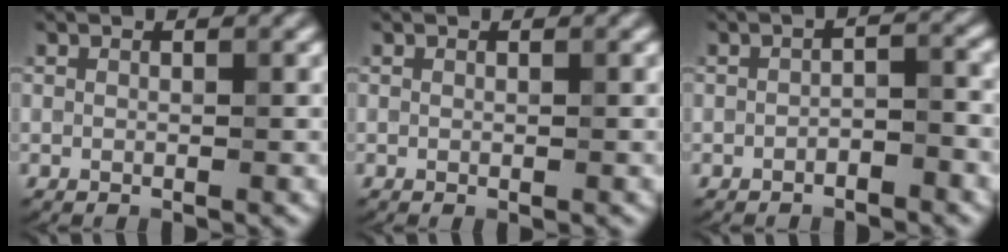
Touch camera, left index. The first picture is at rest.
{"total": 0.0}
{"total": 1.7, "force": [-1.1, 0.6, 1.2], "torque": [-0.021, 0.005, -0.020]}